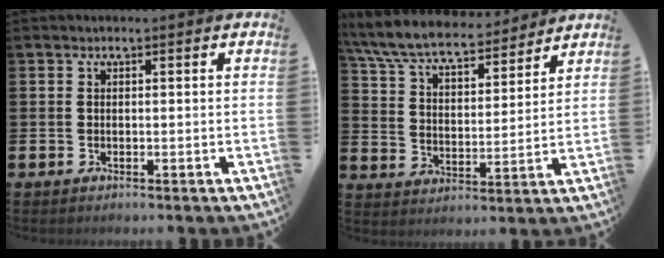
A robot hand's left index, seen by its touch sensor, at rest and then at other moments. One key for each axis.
{"total": 8.2, "fx": 7.5, "fy": 1.6, "fz": 2.7, "tx": -0.091, "ty": -0.044, "tz": 0.134}